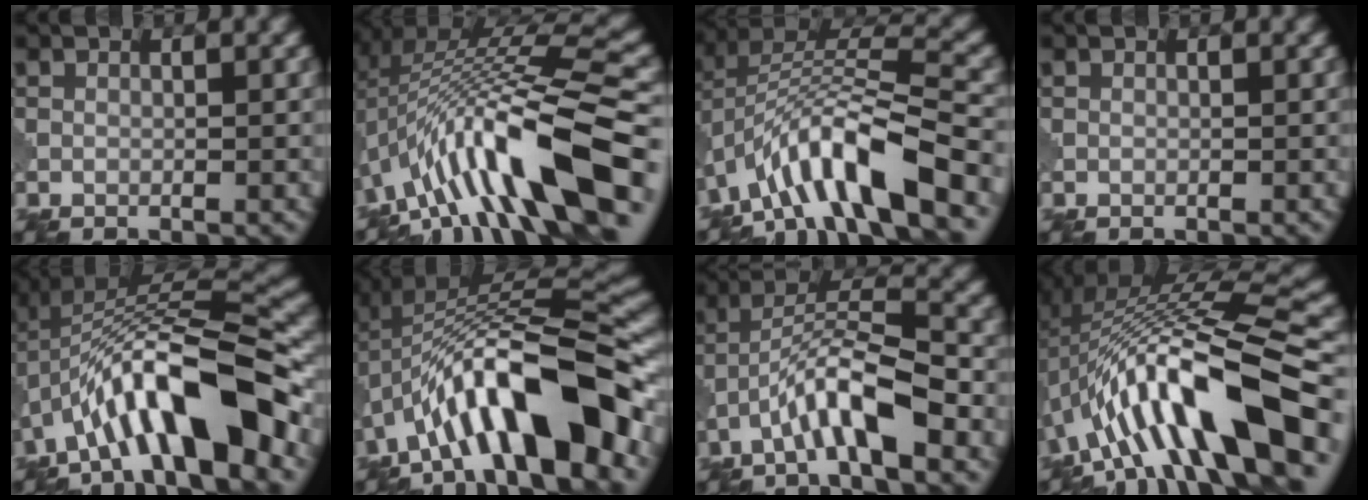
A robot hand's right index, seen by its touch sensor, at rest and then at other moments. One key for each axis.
{"total": 14.2, "fx": -4.0, "fy": 4.0, "fz": 13.1, "tx": -0.207, "ty": 0.028, "tz": -0.063}
{"total": 11.2, "fx": -6.2, "fy": 3.0, "fz": 8.7, "tx": -0.144, "ty": 0.017, "tz": -0.117}
{"total": 0.0}
{"total": 12.2, "fx": -5.4, "fy": 2.9, "fz": 10.5, "tx": -0.172, "ty": 0.027, "tz": -0.090}
{"total": 13.5, "fx": -5.6, "fy": 3.4, "fz": 11.8, "tx": -0.183, "ty": 0.027, "tz": -0.089}
{"total": 6.7, "fx": -3.5, "fy": 1.4, "fz": 5.6, "tx": -0.101, "ty": 0.022, "tz": -0.067}
{"total": 14.2, "fx": -4.5, "fy": 3.8, "fz": 13.0, "tx": -0.205, "ty": 0.026, "tz": -0.069}